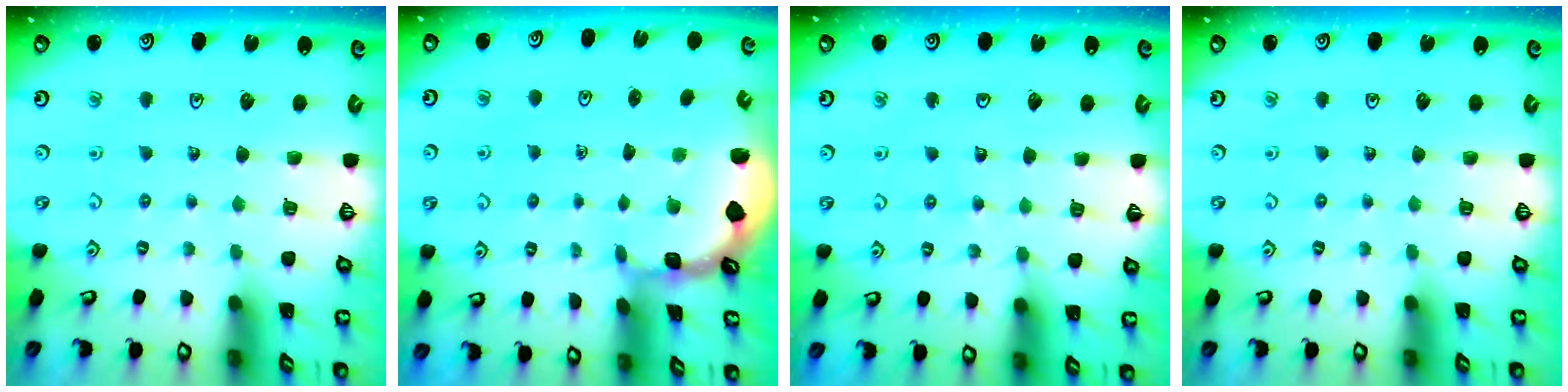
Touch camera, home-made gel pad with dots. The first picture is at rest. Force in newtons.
{"total": 0.8, "press": 0.8, "slide": 0.2}
{"total": 3.9, "press": 3.9, "slide": 0.2}
{"total": 0.0}